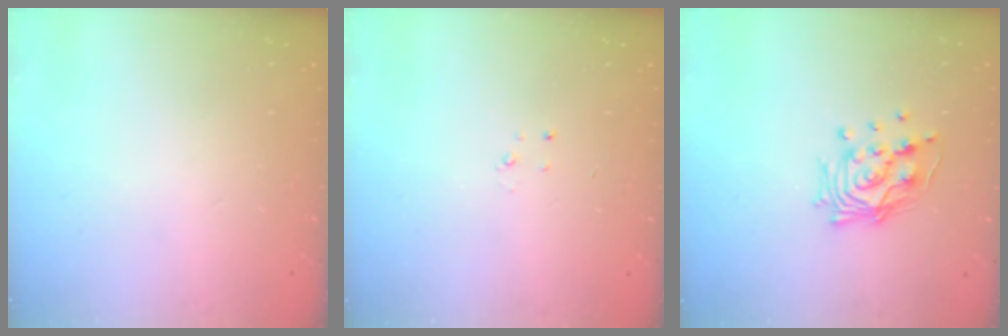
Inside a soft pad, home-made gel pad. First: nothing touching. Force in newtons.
{"total": 2.3, "press": 2.3, "slide": 0.3}
{"total": 12.9, "press": 12.8, "slide": 1.1}